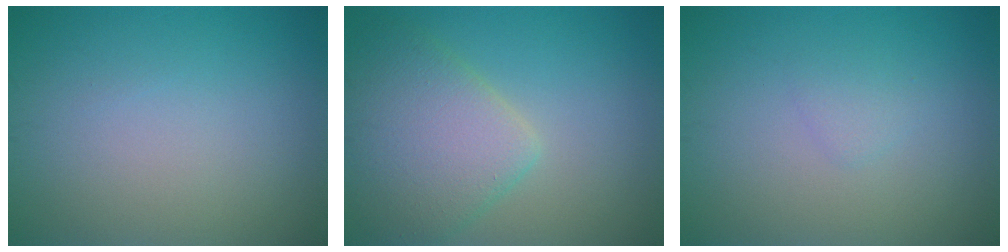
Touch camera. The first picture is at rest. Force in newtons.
{"total": 5.9, "press": 5.9, "slide": 0.3}
{"total": 1.0, "press": 1.0, "slide": 0.1}